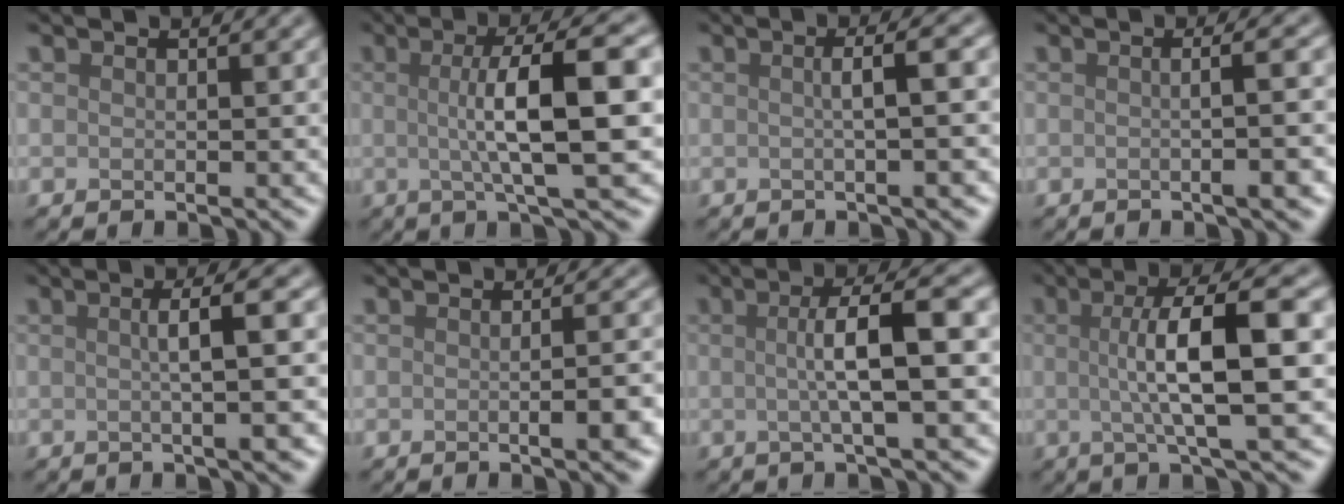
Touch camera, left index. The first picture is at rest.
{"total": 9.2, "force": [0.8, 2.1, 8.9], "torque": [-0.115, 0.010, 0.008]}
{"total": 4.5, "force": [0.2, 1.4, 4.3], "torque": [-0.036, 0.013, -0.008]}
{"total": 5.5, "force": [-0.2, 2.1, 5.0], "torque": [-0.025, 0.017, -0.017]}
{"total": 5.4, "force": [0.3, 1.3, 5.2], "torque": [-0.065, 0.012, 0.002]}
{"total": 3.9, "force": [-0.6, 1.2, 3.7], "torque": [-0.031, 0.005, -0.009]}
{"total": 6.0, "force": [0.4, 1.2, 5.8], "torque": [-0.089, 0.012, 0.002]}
{"total": 8.7, "force": [0.8, 2.0, 8.5], "torque": [-0.116, 0.011, 0.008]}